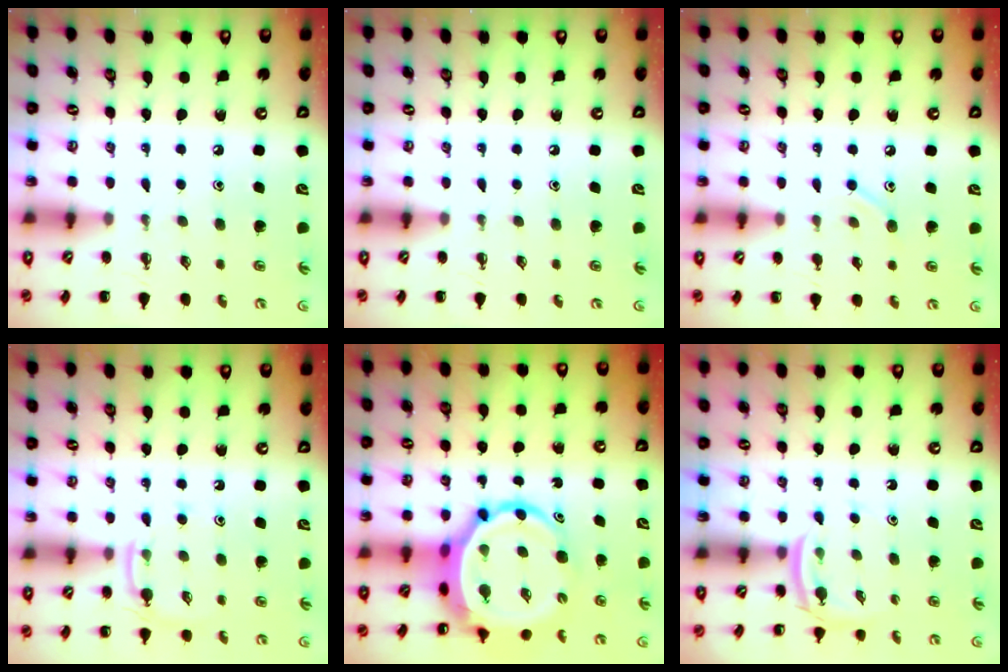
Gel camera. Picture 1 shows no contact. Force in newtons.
{"total": 0.0}
{"total": 7.0, "press": 6.8, "slide": 1.9}
{"total": 4.6, "press": 4.4, "slide": 1.4}
{"total": 9.0, "press": 8.6, "slide": 2.7}
{"total": 3.3, "press": 3.1, "slide": 1.2}